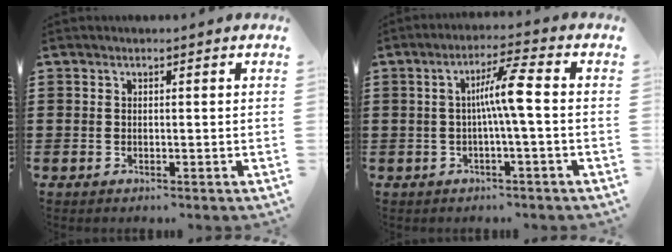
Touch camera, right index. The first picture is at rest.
{"total": 6.5, "force": [-0.3, 0.1, 6.5], "torque": [-0.122, 0.003, -0.014]}